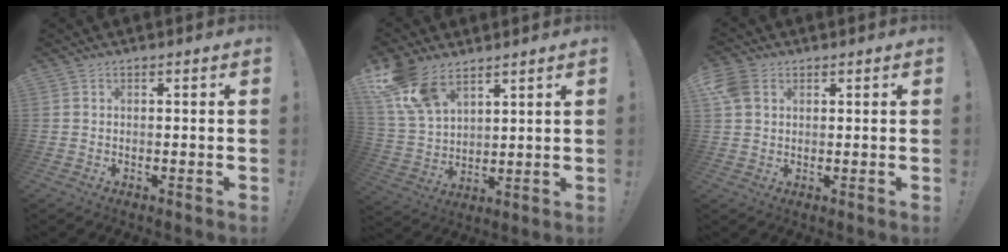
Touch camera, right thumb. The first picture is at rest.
{"total": 13.0, "force": [8.9, 7.1, 6.3], "torque": [-0.127, -0.041, 0.176]}
{"total": 5.7, "force": [2.2, 4.1, 3.2], "torque": [-0.070, 0.005, 0.047]}